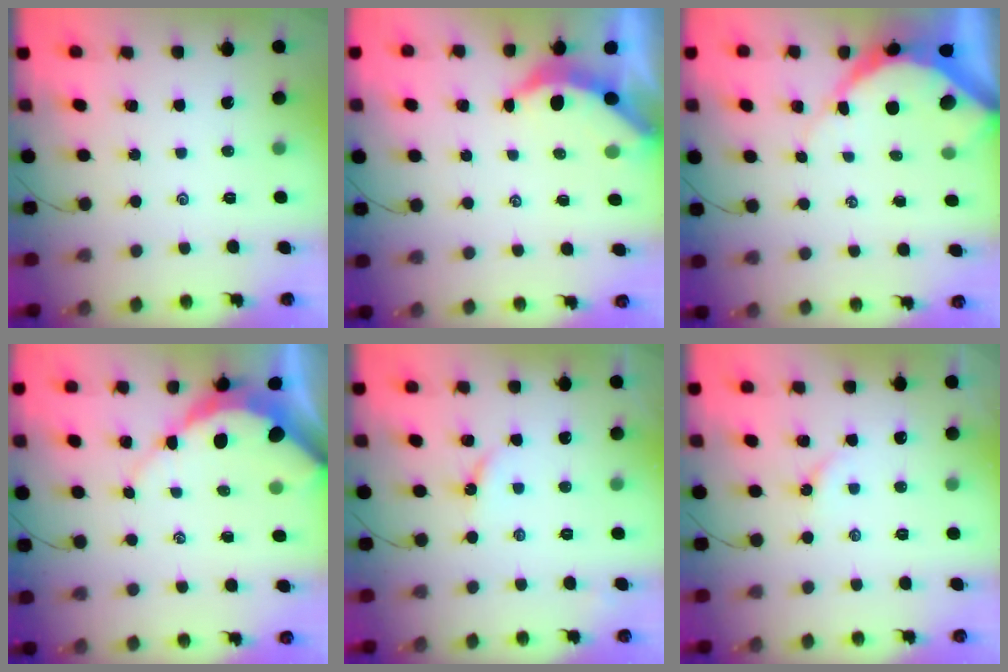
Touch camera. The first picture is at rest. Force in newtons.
{"total": 4.0, "press": 3.9, "slide": 0.5}
{"total": 8.5, "press": 8.5, "slide": 0.9}
{"total": 8.5, "press": 8.4, "slide": 1.1}
{"total": 2.6, "press": 2.6, "slide": 0.4}
{"total": 1.8, "press": 1.8, "slide": 0.4}